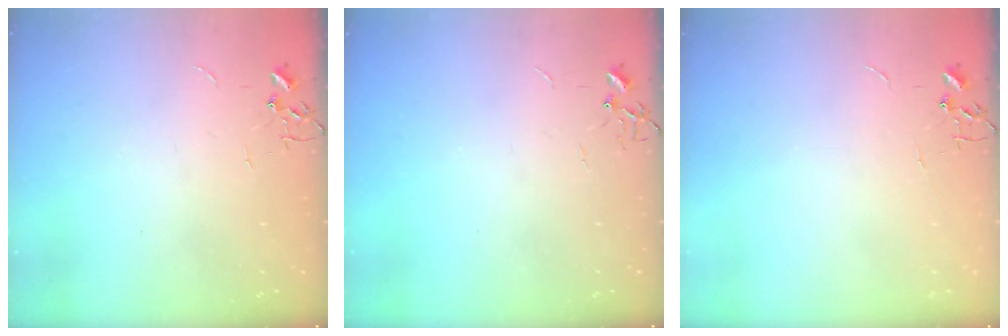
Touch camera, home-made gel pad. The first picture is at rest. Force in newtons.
{"total": 0.0}
{"total": 0.0}